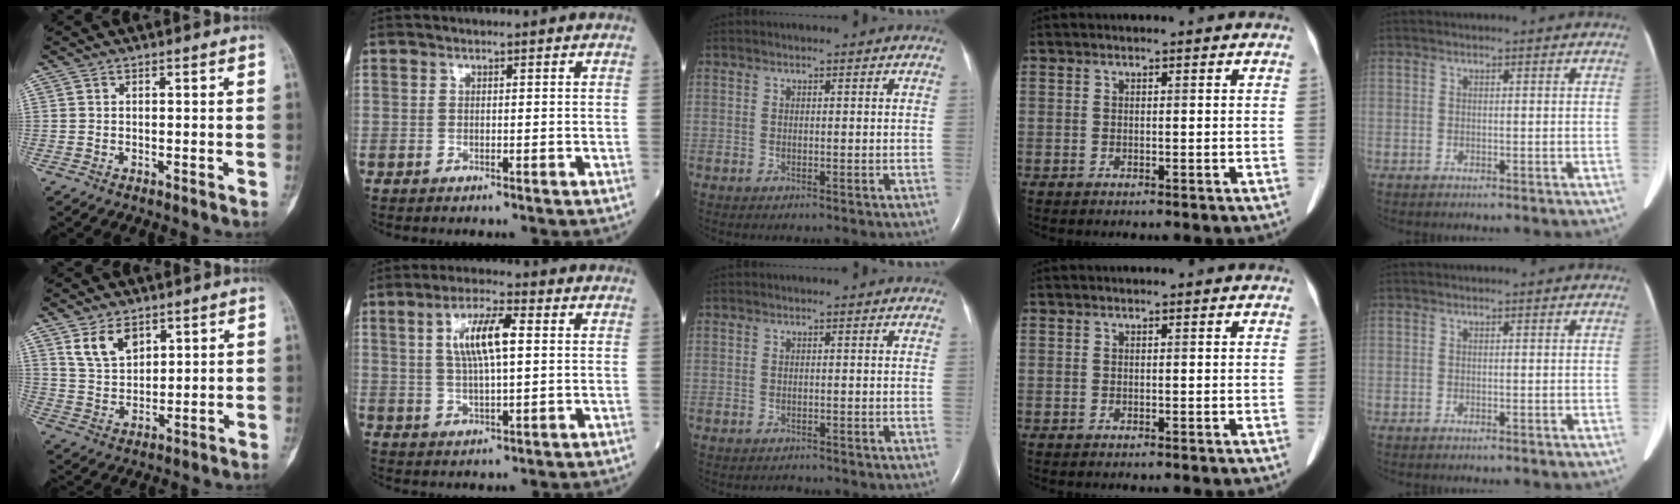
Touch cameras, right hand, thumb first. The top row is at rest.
{"thumb": {"total": 7.3, "force": [4.2, 4.4, 4.0], "torque": [-0.058, -0.024, 0.089]}, "index": {"total": 8.3, "force": [2.0, 1.8, 7.8], "torque": [-0.150, 0.011, 0.037]}, "middle": {"total": 0.9, "force": [-0.9, 0.2, -0.2], "torque": [-0.003, -0.005, -0.012]}}